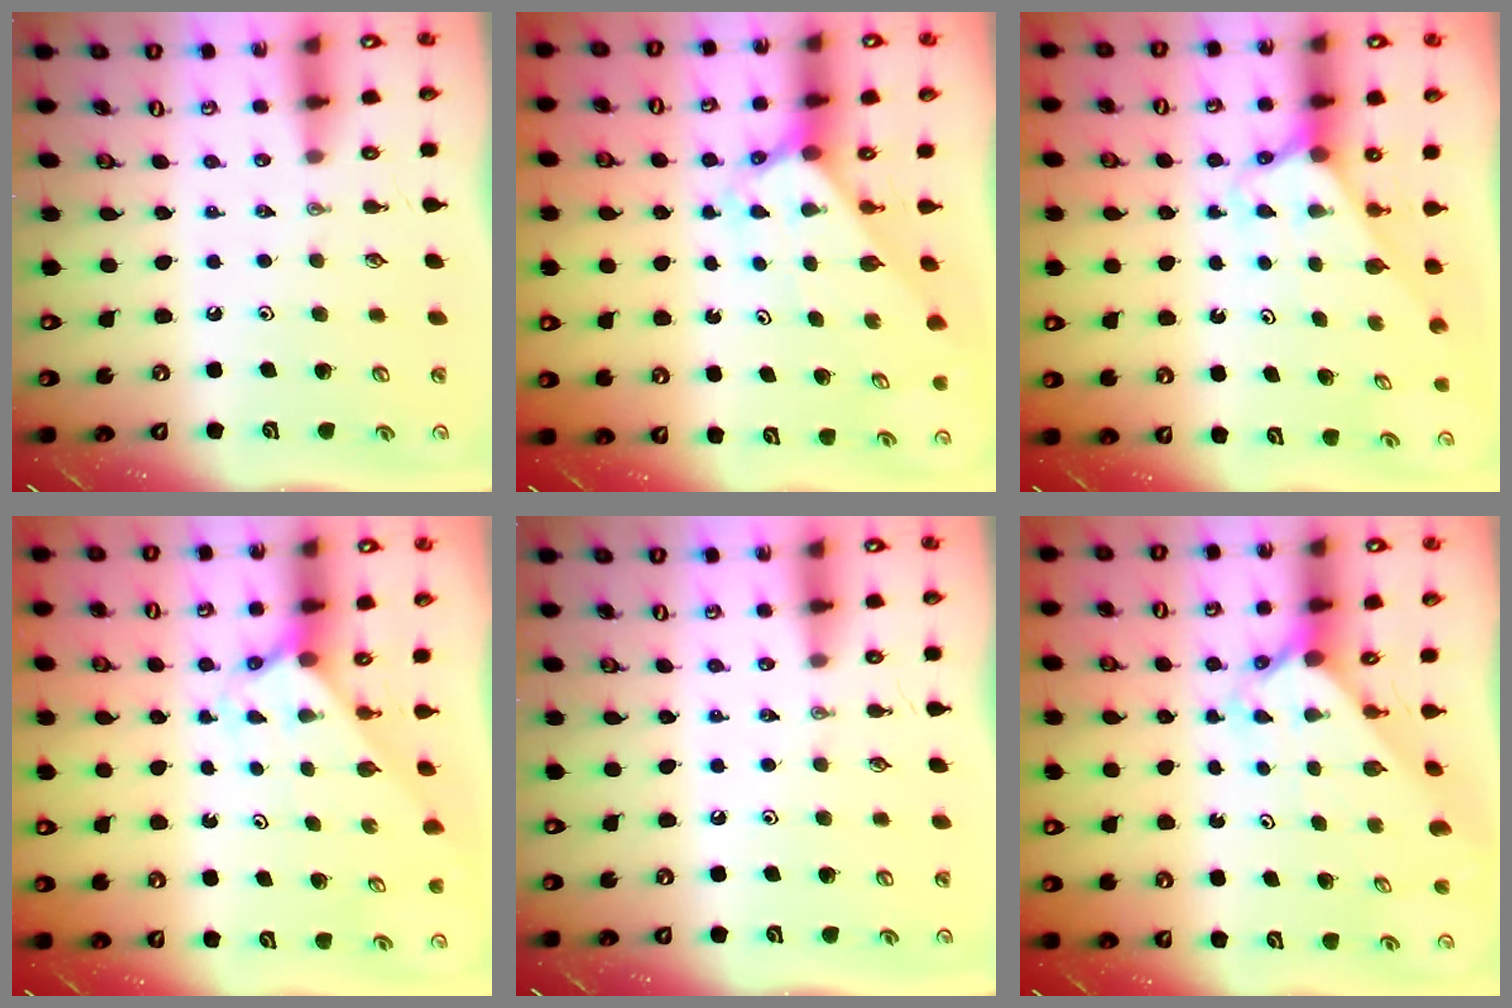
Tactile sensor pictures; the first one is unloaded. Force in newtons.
{"total": 3.0, "press": 2.9, "slide": 0.4}
{"total": 2.5, "press": 2.5, "slide": 0.2}
{"total": 2.1, "press": 2.1, "slide": 0.1}
{"total": 0.0}
{"total": 2.4, "press": 2.3, "slide": 0.3}